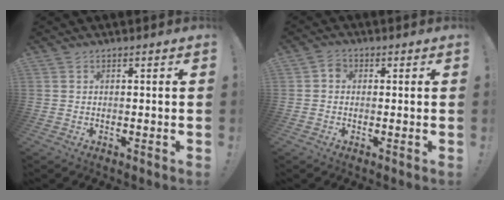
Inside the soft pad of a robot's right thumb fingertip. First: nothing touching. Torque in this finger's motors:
{"motor_torque": [0.11, 0.03, 0.39, -0.01, -0.01]}